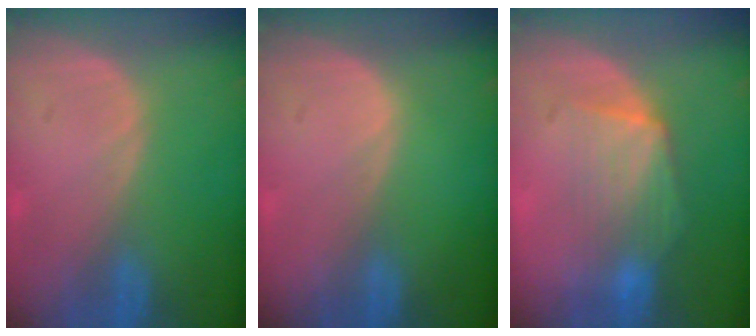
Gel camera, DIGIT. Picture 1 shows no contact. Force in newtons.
{"total": 0.0}
{"total": 7.0, "press": 6.6, "slide": 2.3}